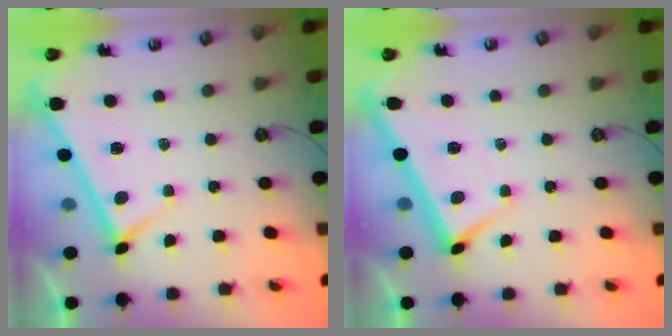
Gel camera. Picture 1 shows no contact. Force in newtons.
{"total": 2.6, "press": 2.5, "slide": 0.4}